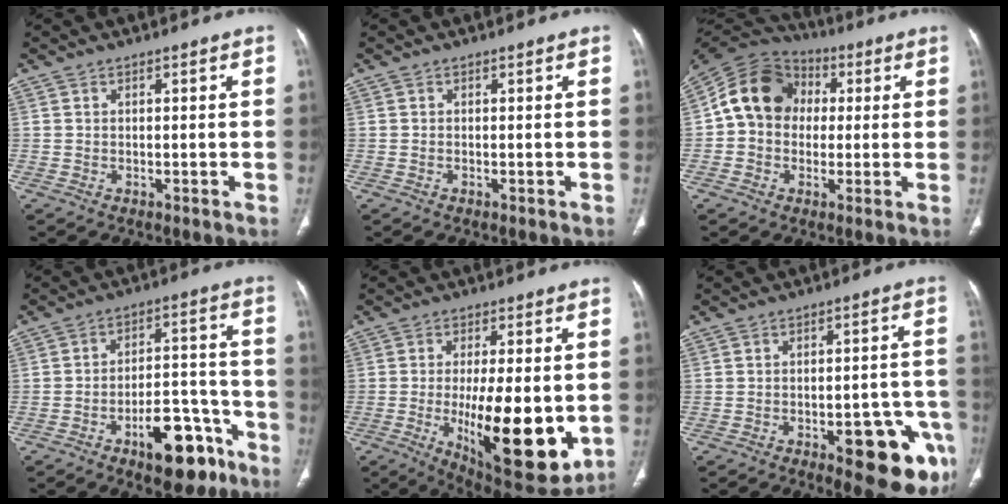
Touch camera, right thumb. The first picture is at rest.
{"total": 0.0}
{"total": 13.3, "force": [1.3, 11.1, 7.2], "torque": [-0.111, 0.031, 0.009]}
{"total": 14.0, "force": [-8.2, 6.3, 9.5], "torque": [-0.106, 0.069, -0.116]}
{"total": 20.5, "force": [-3.6, 7.0, 18.9], "torque": [-0.275, -0.031, -0.034]}
{"total": 15.9, "force": [-7.0, 6.0, 12.9], "torque": [-0.107, 0.034, -0.074]}